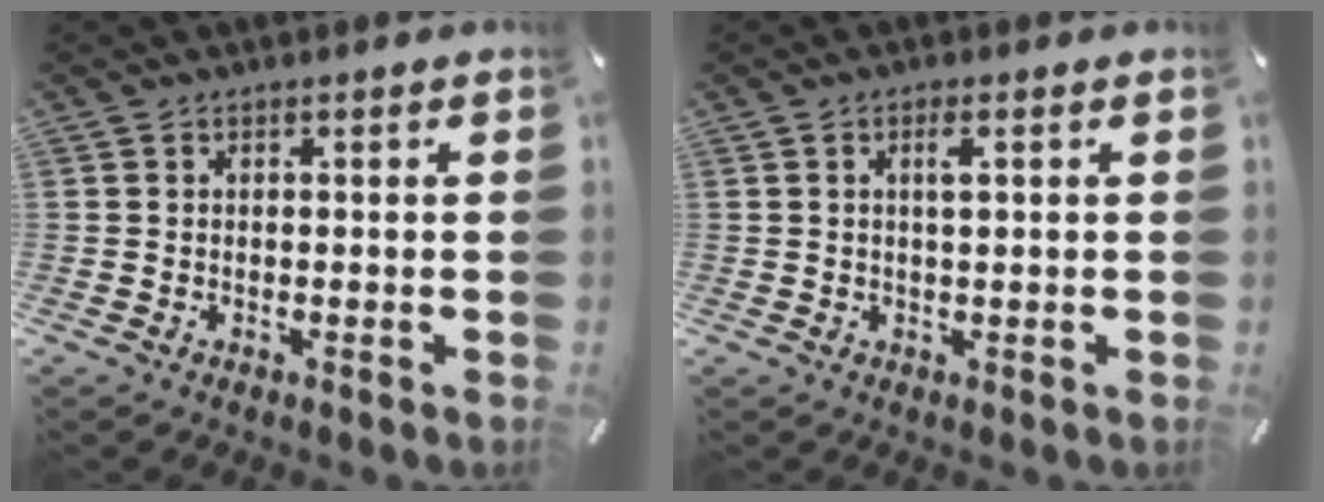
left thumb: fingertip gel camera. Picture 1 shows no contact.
{"total": 2.8, "force": [0.8, 0.5, 2.6], "torque": [-0.045, 0.000, 0.009]}